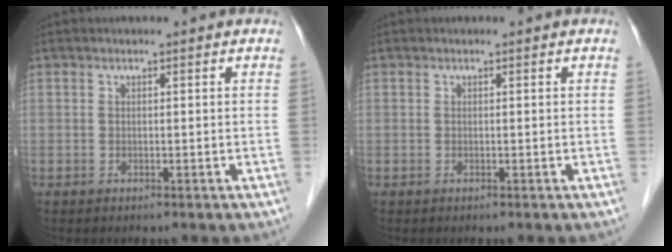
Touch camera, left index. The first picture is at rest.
{"total": 0.0}